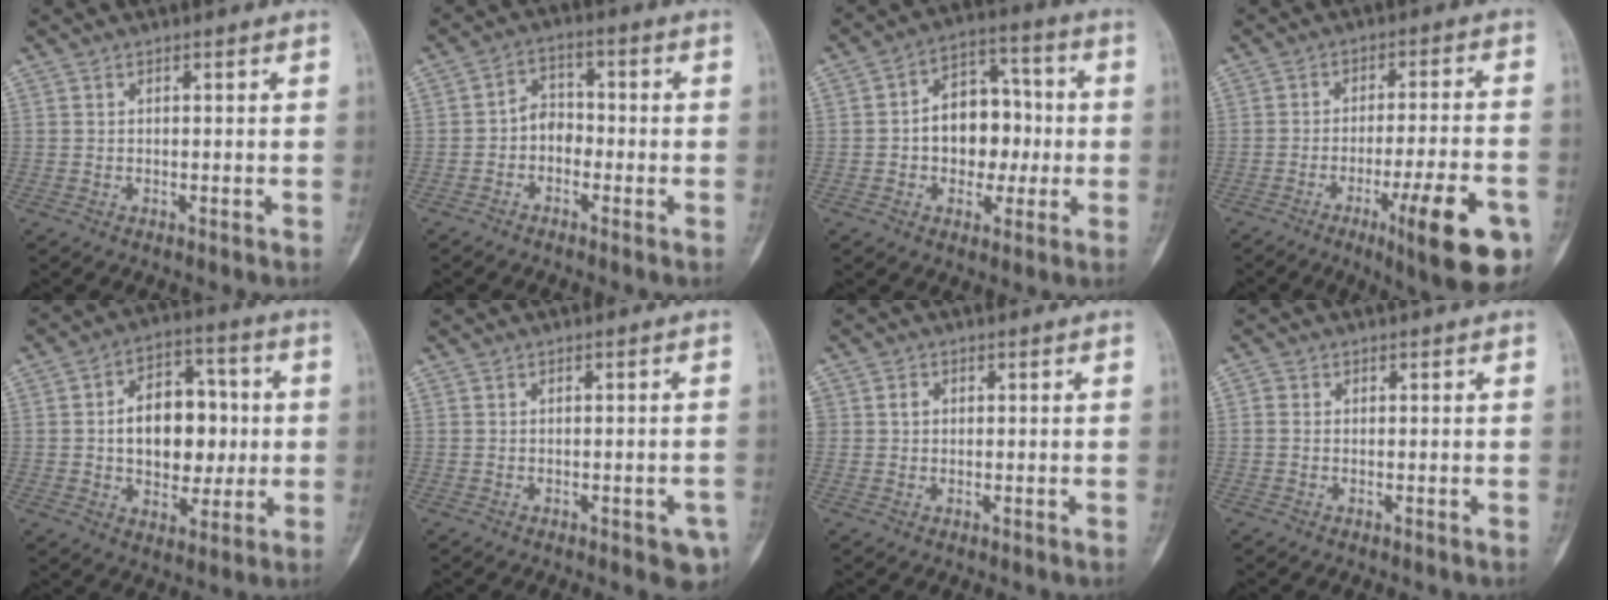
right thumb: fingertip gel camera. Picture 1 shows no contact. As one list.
[{"total": 4.6, "force": [-1.5, 3.5, 2.5], "torque": [-0.020, 0.025, -0.039]}, {"total": 12.4, "force": [-0.7, 9.0, 8.4], "torque": [-0.076, 0.036, -0.015]}, {"total": 15.8, "force": [-6.8, 2.9, 13.9], "torque": [-0.182, 0.015, -0.090]}, {"total": 15.4, "force": [0.5, 10.3, 11.4], "torque": [-0.125, 0.025, 0.012]}, {"total": 4.2, "force": [-1.8, 1.6, 3.4], "torque": [-0.028, 0.006, -0.015]}, {"total": 1.7, "force": [0.3, 1.5, 0.7], "torque": [-0.005, 0.002, 0.004]}, {"total": 1.0, "force": [0.0, 0.9, 0.5], "torque": [-0.008, 0.001, -0.003]}]